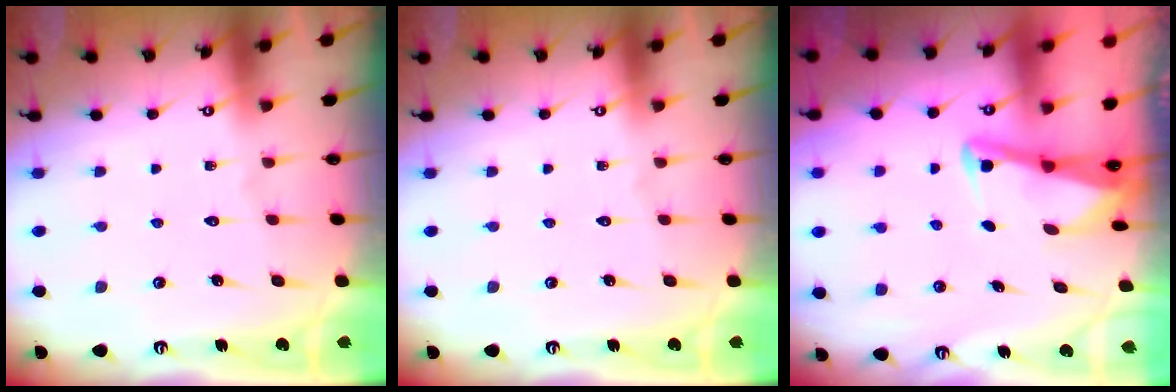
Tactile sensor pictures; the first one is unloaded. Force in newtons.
{"total": 0.0}
{"total": 3.0, "press": 3.0, "slide": 0.4}